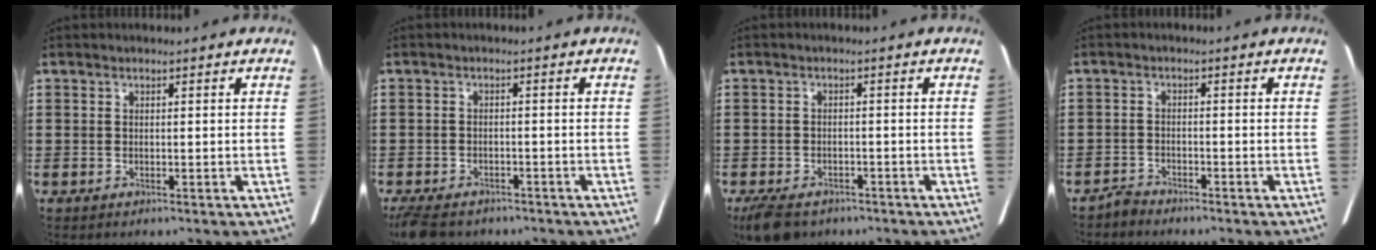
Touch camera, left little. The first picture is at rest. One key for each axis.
{"total": 2.5, "fx": -2.4, "fy": 0.4, "fz": 0.8, "tx": -0.031, "ty": -0.005, "tz": -0.053}
{"total": 2.9, "fx": -2.6, "fy": 0.7, "fz": 1.1, "tx": -0.033, "ty": -0.004, "tz": -0.055}
{"total": 1.9, "fx": -1.9, "fy": 0.2, "fz": 0.2, "tx": -0.011, "ty": 0.003, "tz": -0.039}